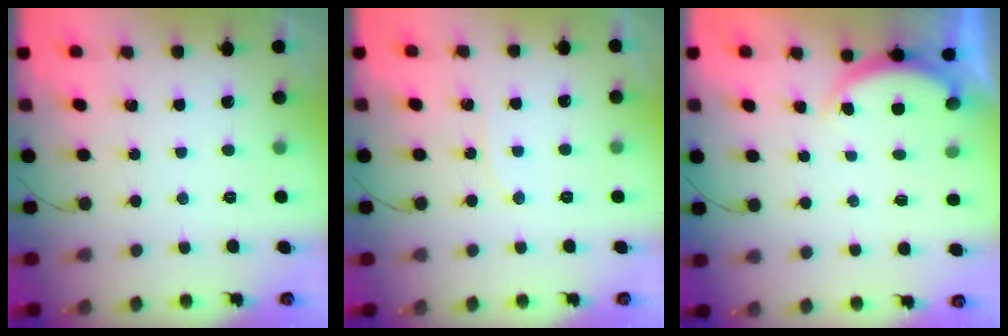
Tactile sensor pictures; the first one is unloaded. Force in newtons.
{"total": 4.4, "press": 4.3, "slide": 0.8}
{"total": 3.0, "press": 2.9, "slide": 0.6}